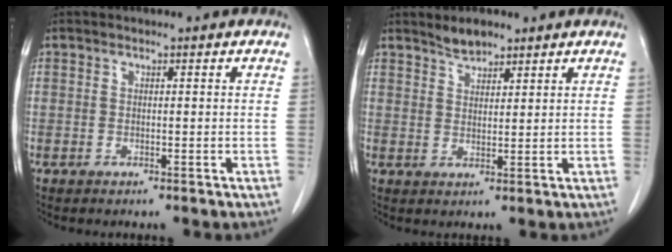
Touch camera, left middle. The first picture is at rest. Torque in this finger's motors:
{"motor_torque": [0.09, -0.09, -0.02, 0.00]}